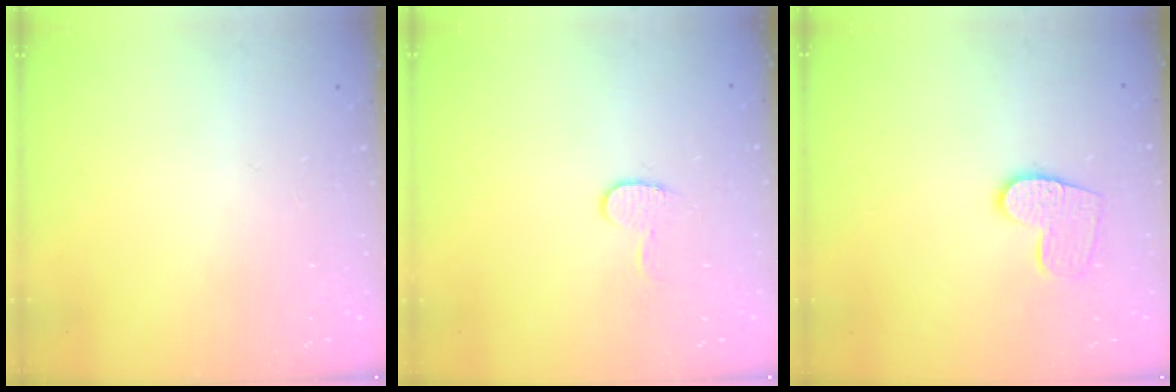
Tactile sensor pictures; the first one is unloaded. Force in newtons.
{"total": 6.2, "press": 6.1, "slide": 0.6}
{"total": 9.9, "press": 9.9, "slide": 0.7}